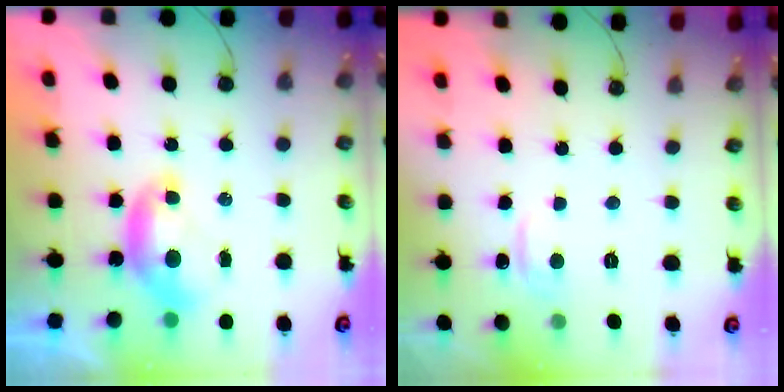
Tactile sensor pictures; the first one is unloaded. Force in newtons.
{"total": 1.0, "press": 0.7, "slide": 0.8}